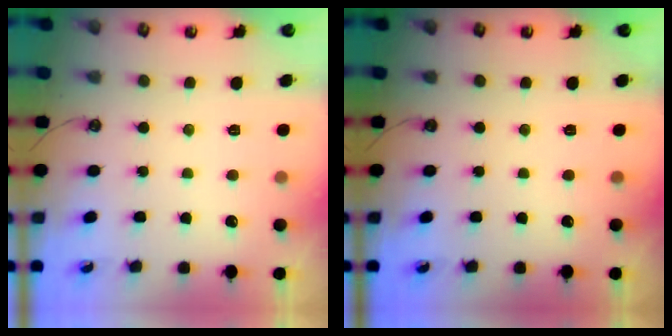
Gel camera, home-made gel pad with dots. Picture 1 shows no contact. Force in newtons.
{"total": 0.0}